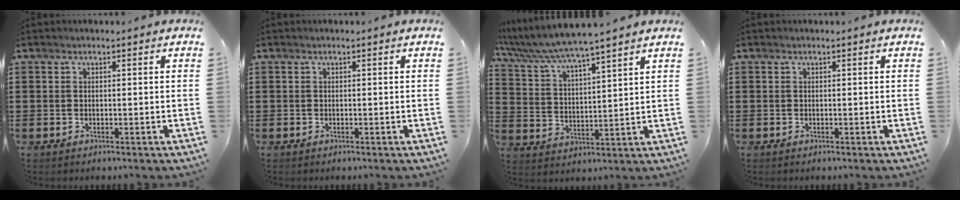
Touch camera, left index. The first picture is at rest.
{"total": 0.0}
{"total": 6.0, "force": [5.4, -0.3, 2.7], "torque": [-0.075, -0.032, 0.089]}
{"total": 0.0}